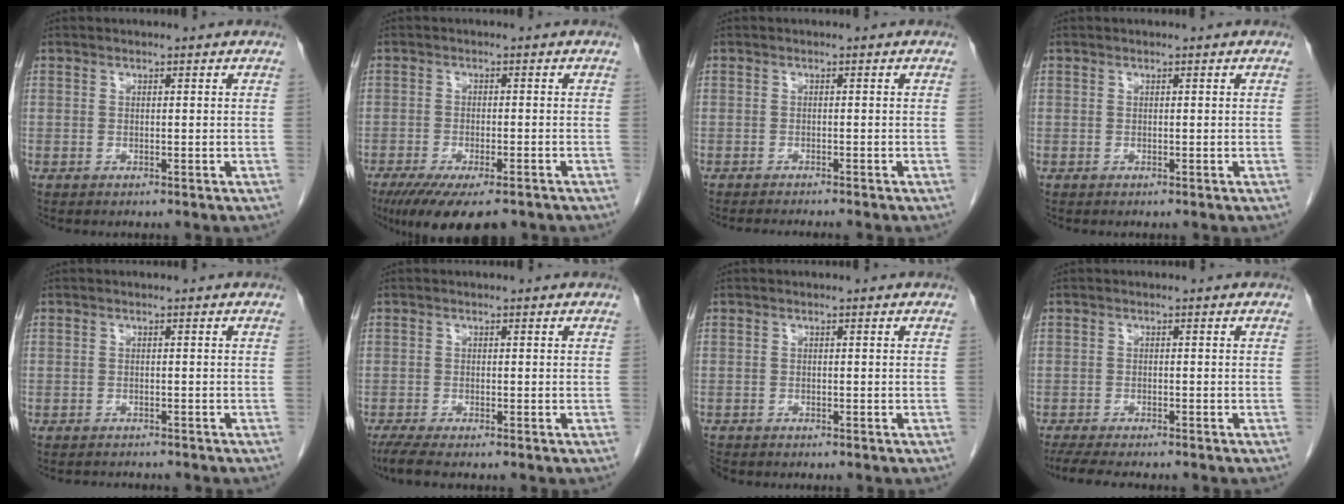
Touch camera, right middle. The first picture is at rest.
{"total": 11.2, "force": [-8.3, 3.1, 6.9], "torque": [-0.101, -0.015, -0.125]}
{"total": 3.8, "force": [-3.5, -0.2, 1.5], "torque": [-0.013, -0.007, -0.048]}
{"total": 0.0}
{"total": 3.2, "force": [-3.1, 0.8, 0.8], "torque": [-0.009, -0.004, -0.037]}
{"total": 3.3, "force": [-2.6, 0.1, 2.0], "torque": [-0.041, -0.009, -0.047]}
{"total": 2.0, "force": [-1.8, 0.7, 0.3], "torque": [-0.010, -0.006, -0.033]}
{"total": 8.2, "force": [-7.0, 1.4, 4.1], "torque": [-0.062, -0.013, -0.104]}